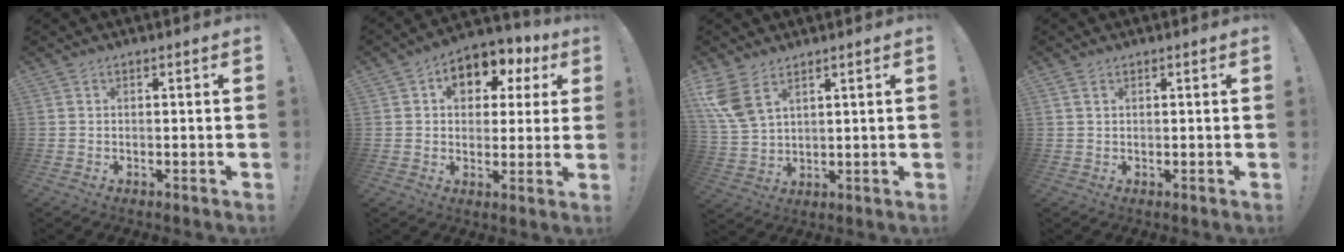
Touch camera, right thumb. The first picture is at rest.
{"total": 9.7, "force": [3.1, 7.1, 5.8], "torque": [-0.071, -0.010, 0.056]}
{"total": 9.0, "force": [5.6, 4.7, 5.4], "torque": [-0.112, -0.025, 0.109]}
{"total": 1.3, "force": [0.7, 0.8, 0.8], "torque": [-0.011, -0.002, 0.012]}